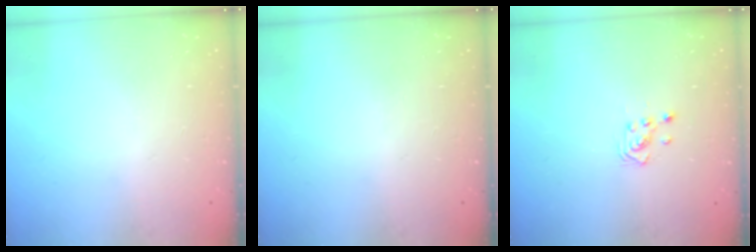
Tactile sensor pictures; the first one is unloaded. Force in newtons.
{"total": 0.0}
{"total": 2.9, "press": 2.8, "slide": 0.3}